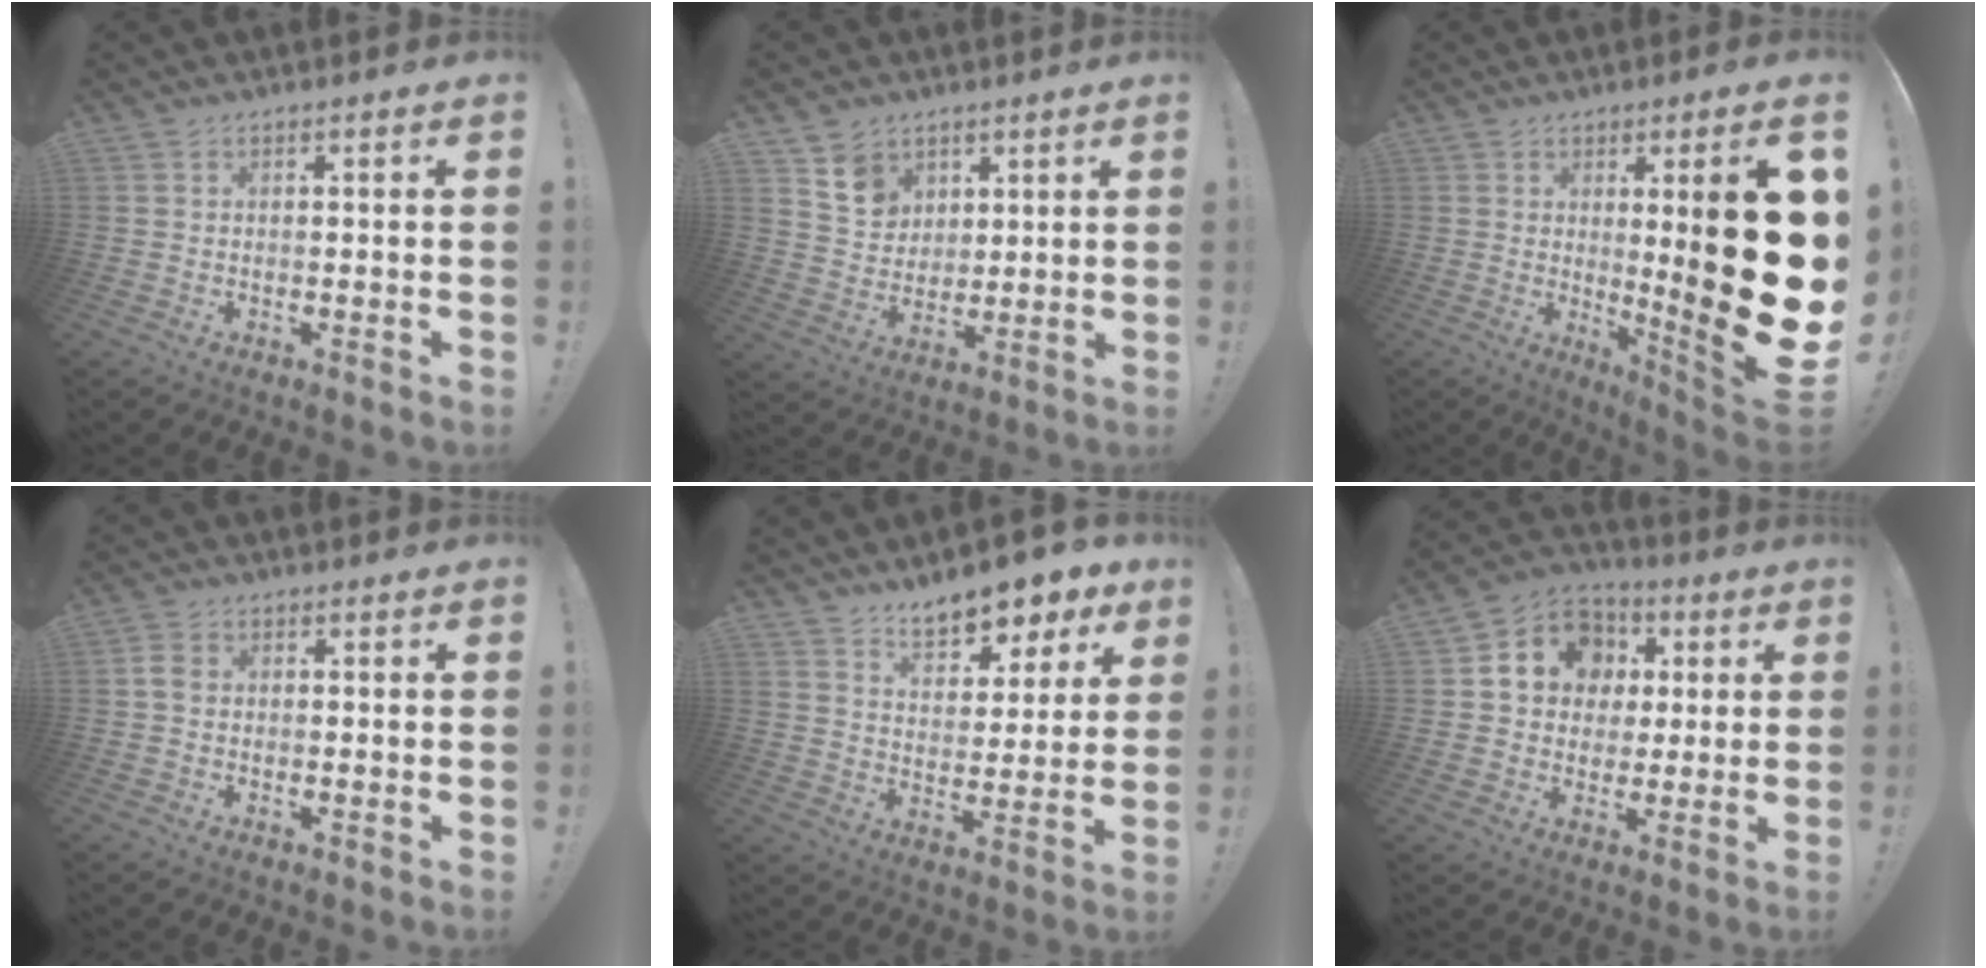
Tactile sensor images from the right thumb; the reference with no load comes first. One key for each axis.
{"total": 8.9, "fx": 5.4, "fy": 6.8, "fz": 2.0, "tx": -0.016, "ty": -0.038, "tz": 0.106}
{"total": 24.7, "fx": 2.6, "fy": 4.2, "fz": 24.2, "tx": -0.334, "ty": -0.044, "tz": 0.051}
{"total": 3.1, "fx": 0.1, "fy": 2.5, "fz": 1.9, "tx": -0.039, "ty": 0.011, "tz": 0.005}
{"total": 10.9, "fx": 8.8, "fy": 4.6, "fz": 4.5, "tx": -0.065, "ty": -0.064, "tz": 0.159}
{"total": 12.8, "fx": 3.4, "fy": 11.2, "fz": 5.1, "tx": -0.064, "ty": -0.010, "tz": 0.069}